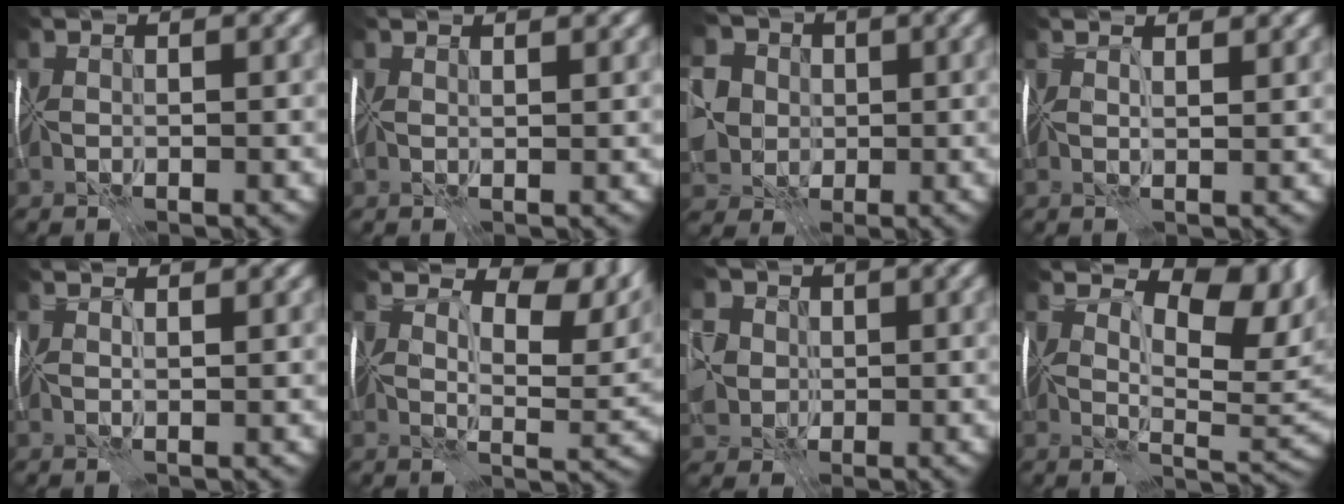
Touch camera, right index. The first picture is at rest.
{"total": 2.3, "force": [1.8, 0.7, 1.1], "torque": [-0.003, 0.011, 0.016]}
{"total": 6.1, "force": [0.6, 5.3, 2.8], "torque": [-0.062, 0.008, 0.003]}
{"total": 3.5, "force": [2.5, 1.1, 2.2], "torque": [-0.021, 0.018, 0.014]}
{"total": 2.1, "force": [1.6, 0.5, 1.3], "torque": [-0.014, 0.008, 0.008]}
{"total": 9.1, "force": [5.5, 3.9, 6.1], "torque": [-0.090, 0.002, 0.091]}
{"total": 6.0, "force": [1.4, 5.1, 2.7], "torque": [-0.053, 0.020, 0.012]}
{"total": 9.5, "force": [4.6, 4.2, 7.2], "torque": [-0.108, 0.000, 0.078]}